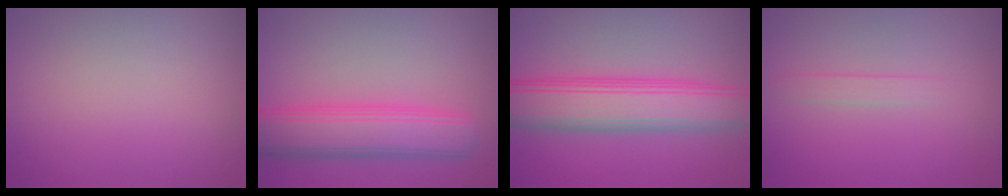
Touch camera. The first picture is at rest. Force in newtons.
{"total": 6.5, "press": 6.5, "slide": 0.2}
{"total": 7.5, "press": 7.5, "slide": 0.4}
{"total": 1.1, "press": 1.0, "slide": 0.1}